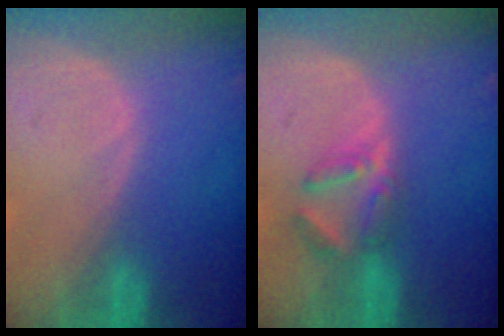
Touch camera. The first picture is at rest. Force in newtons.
{"total": 4.4, "press": 4.3, "slide": 1.1}